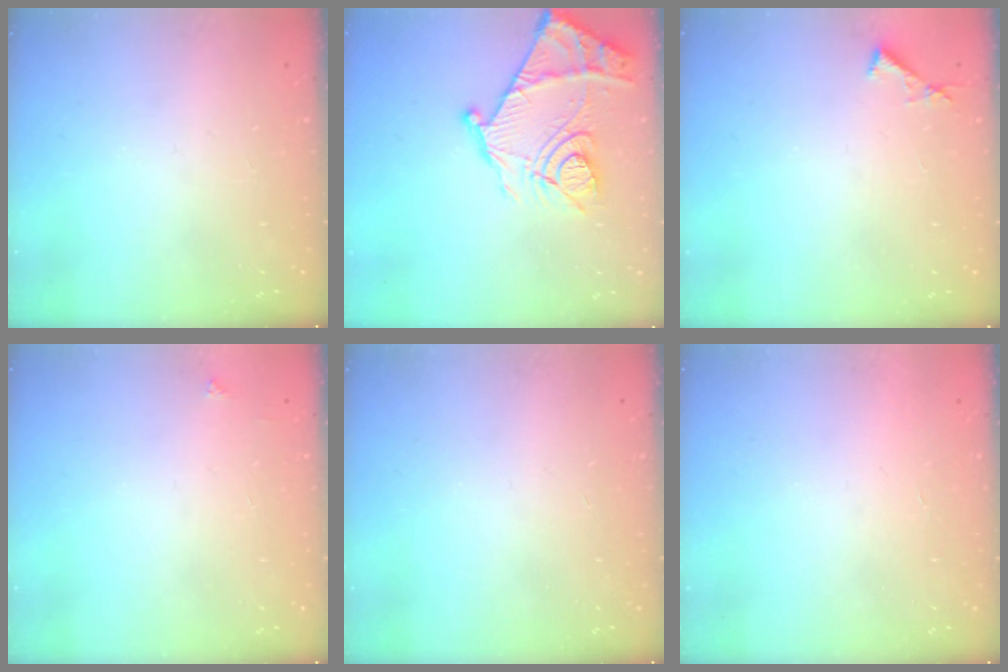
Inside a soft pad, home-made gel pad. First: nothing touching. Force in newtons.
{"total": 17.3, "press": 17.2, "slide": 1.7}
{"total": 3.8, "press": 3.8, "slide": 0.3}
{"total": 2.1, "press": 2.1, "slide": 0.3}
{"total": 0.0}
{"total": 1.6, "press": 1.5, "slide": 0.1}